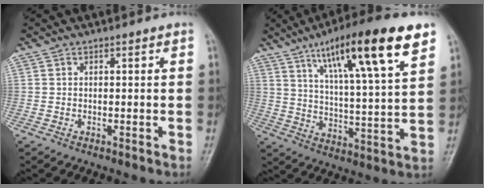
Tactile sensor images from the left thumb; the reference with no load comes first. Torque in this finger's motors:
{"motor_torque": [1.15, 1.15, 1.94, -0.83, 0.41]}